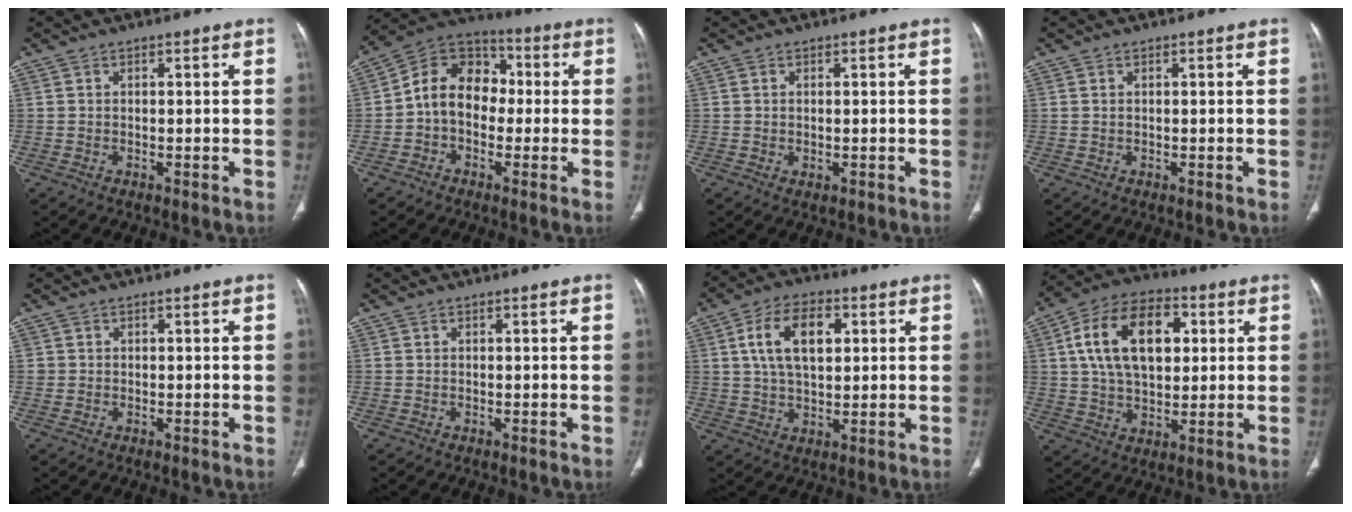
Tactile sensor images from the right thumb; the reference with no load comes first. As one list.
[{"total": 11.8, "force": [-0.6, 9.0, 7.7], "torque": [-0.099, 0.041, -0.028]}, {"total": 0.7, "force": [-0.1, 0.4, 0.6], "torque": [-0.016, -0.005, 0.002]}, {"total": 0.0}, {"total": 0.7, "force": [0.1, 0.7, 0.0], "torque": [0.006, 0.004, 0.001]}, {"total": 0.0}, {"total": 11.1, "force": [2.9, 6.4, 8.5], "torque": [-0.139, 0.004, 0.049]}, {"total": 17.8, "force": [4.2, 10.9, 13.4], "torque": [-0.210, 0.010, 0.070]}]